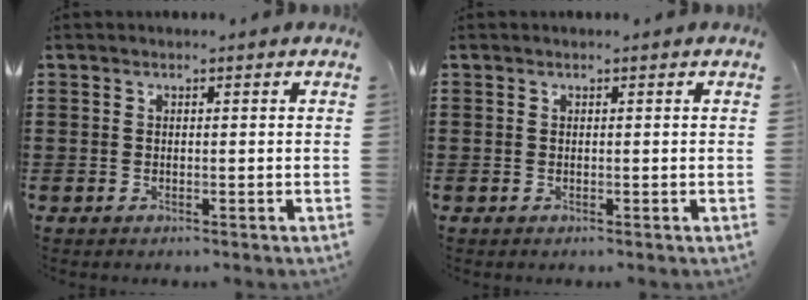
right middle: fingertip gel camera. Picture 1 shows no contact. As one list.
[{"total": 0.0}]